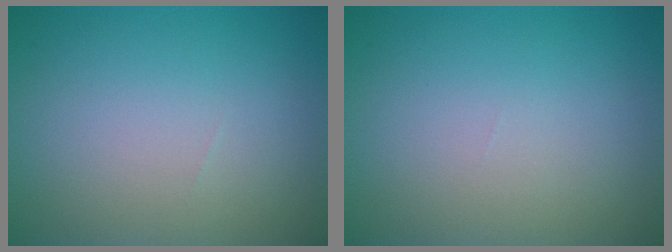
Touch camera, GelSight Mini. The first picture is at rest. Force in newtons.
{"total": 0.0}